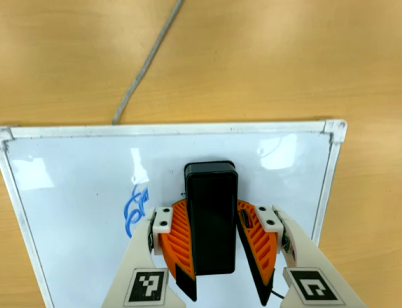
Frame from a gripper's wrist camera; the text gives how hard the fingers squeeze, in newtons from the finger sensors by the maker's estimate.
{"total": 10.4, "left": 12.0, "right": 8.7}